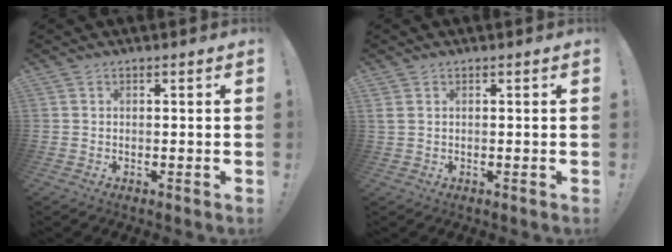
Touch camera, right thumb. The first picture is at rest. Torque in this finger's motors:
{"motor_torque": [0.14, -0.45, -0.20, 0.02, 0.06]}